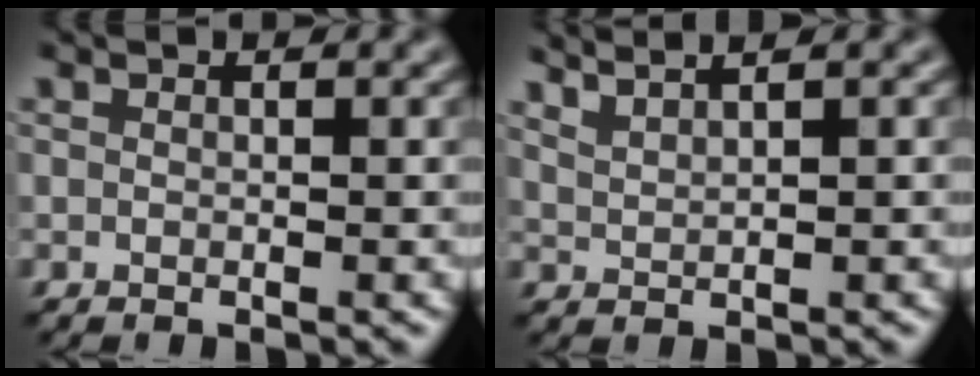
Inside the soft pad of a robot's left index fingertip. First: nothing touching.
{"total": 3.3, "force": [2.8, 1.0, 1.5], "torque": [-0.008, 0.016, 0.026]}